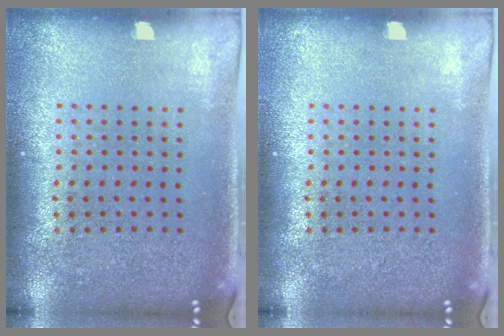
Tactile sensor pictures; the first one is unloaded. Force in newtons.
{"total": 0.0}